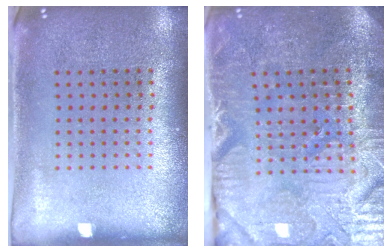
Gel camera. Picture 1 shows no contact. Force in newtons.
{"total": 4.0, "press": 3.9, "slide": 0.6}